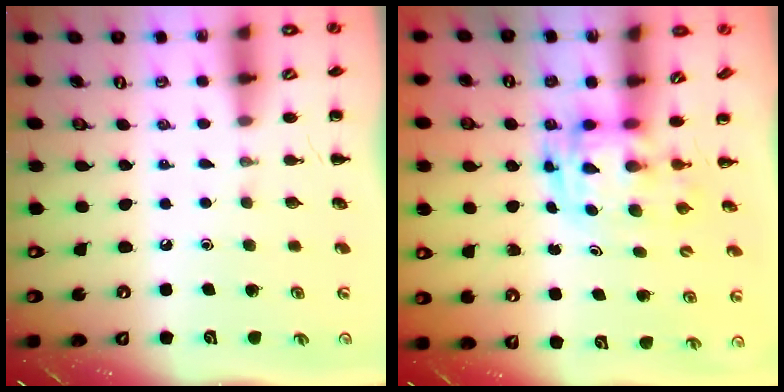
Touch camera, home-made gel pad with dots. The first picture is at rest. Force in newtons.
{"total": 2.8, "press": 2.8, "slide": 0.6}